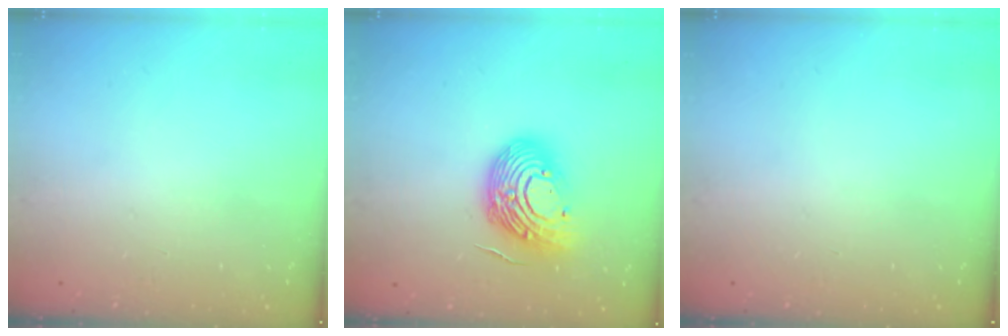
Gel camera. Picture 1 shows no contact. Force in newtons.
{"total": 15.1, "press": 15.0, "slide": 1.9}
{"total": 0.0}